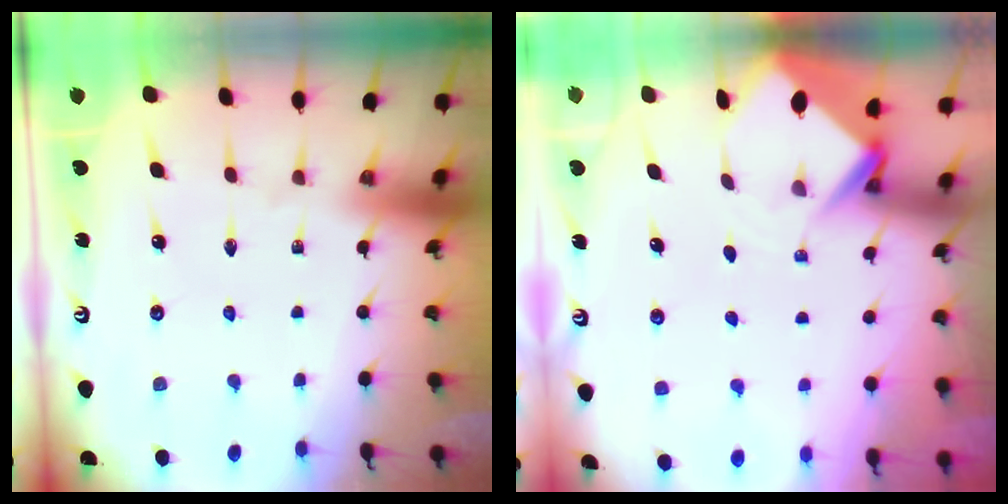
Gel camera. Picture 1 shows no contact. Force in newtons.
{"total": 3.8, "press": 3.8, "slide": 0.2}